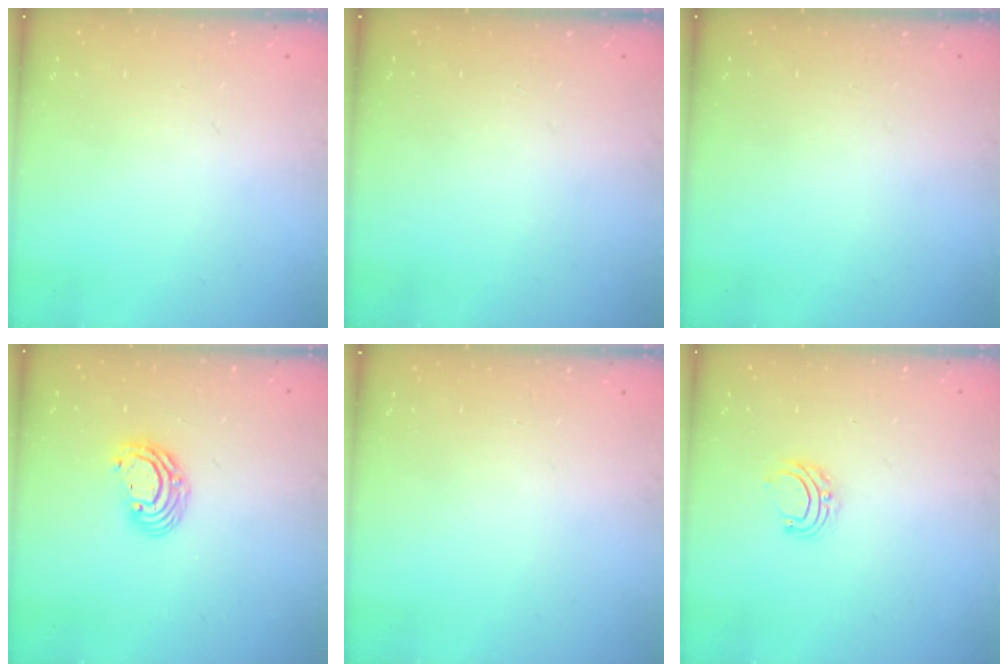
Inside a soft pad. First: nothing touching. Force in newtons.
{"total": 0.0}
{"total": 0.0}
{"total": 6.9, "press": 6.9, "slide": 0.8}
{"total": 0.0}
{"total": 5.9, "press": 5.9, "slide": 0.4}